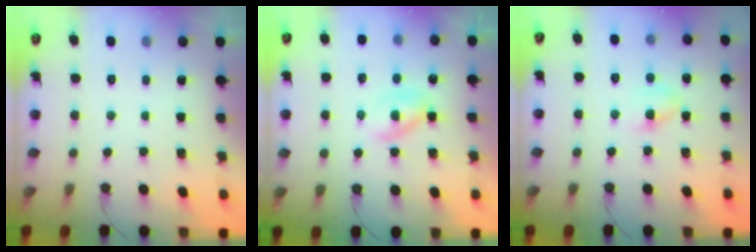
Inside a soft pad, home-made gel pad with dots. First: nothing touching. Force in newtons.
{"total": 2.4, "press": 2.2, "slide": 1.0}
{"total": 4.9, "press": 4.6, "slide": 1.6}